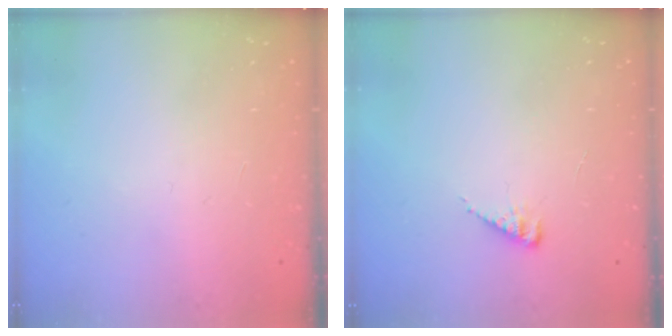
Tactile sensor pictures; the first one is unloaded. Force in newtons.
{"total": 4.3, "press": 4.2, "slide": 0.5}